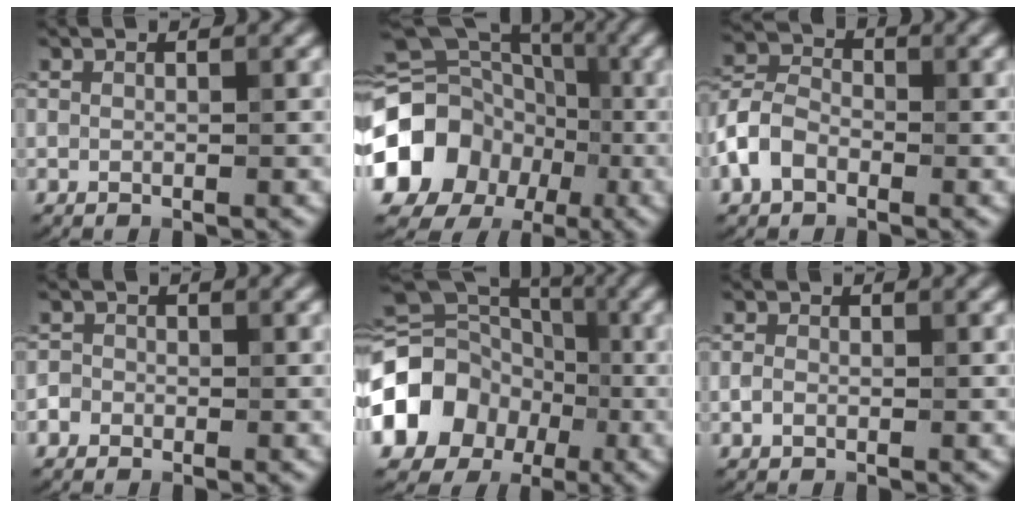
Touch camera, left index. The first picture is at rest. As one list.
[{"total": 16.9, "force": [-4.3, 15.0, 6.6], "torque": [-0.147, -0.007, -0.105]}, {"total": 3.9, "force": [-1.9, 2.6, 2.2], "torque": [-0.048, 0.014, -0.050]}, {"total": 1.6, "force": [-0.8, 1.3, 0.2], "torque": [0.013, 0.014, -0.022]}, {"total": 11.3, "force": [-3.2, 9.5, 5.3], "torque": [-0.106, 0.007, -0.072]}, {"total": 0.8, "force": [-0.3, 0.6, 0.5], "torque": [-0.010, 0.006, -0.010]}]